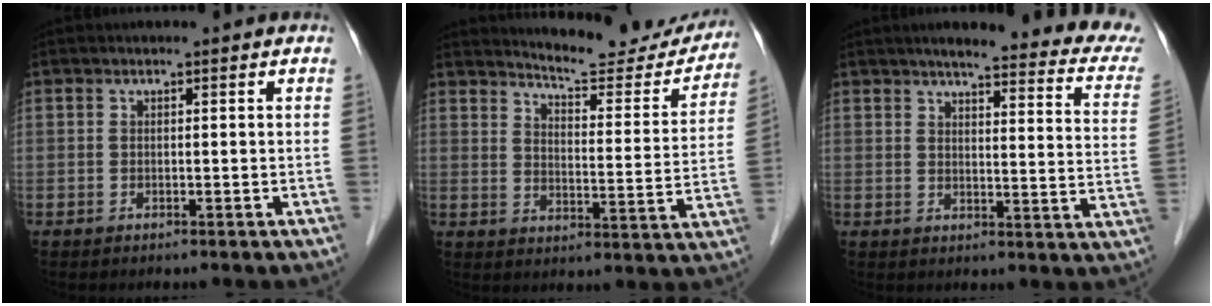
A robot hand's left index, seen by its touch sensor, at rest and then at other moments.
{"total": 15.3, "force": [14.7, 2.5, 3.5], "torque": [-0.037, -0.054, 0.176]}
{"total": 19.6, "force": [17.1, 2.0, 9.4], "torque": [-0.101, -0.038, 0.183]}